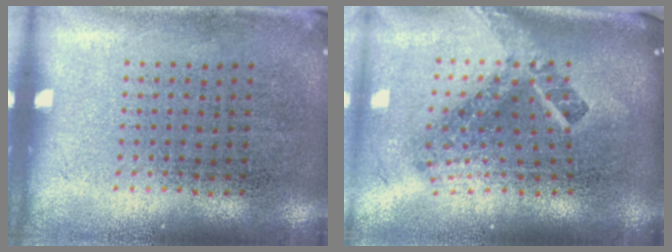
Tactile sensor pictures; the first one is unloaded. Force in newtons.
{"total": 2.7, "press": 1.6, "slide": 2.1}